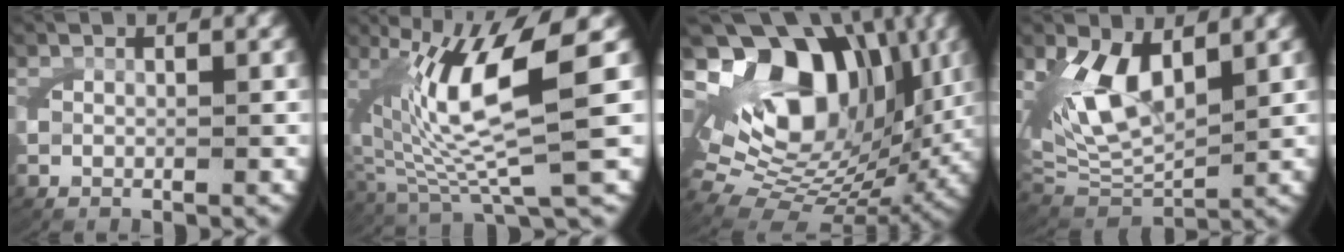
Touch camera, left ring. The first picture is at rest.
{"total": 11.8, "force": [1.1, 5.3, 10.5], "torque": [-0.190, -0.010, 0.028]}
{"total": 21.0, "force": [4.1, 14.9, 14.2], "torque": [-0.254, -0.003, 0.068]}
{"total": 8.2, "force": [1.9, 5.5, 5.7], "torque": [-0.133, -0.008, 0.041]}